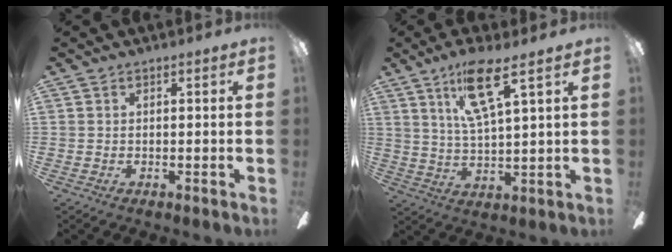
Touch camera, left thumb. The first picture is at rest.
{"total": 11.9, "force": [7.1, 2.7, 9.2], "torque": [-0.177, -0.009, 0.120]}